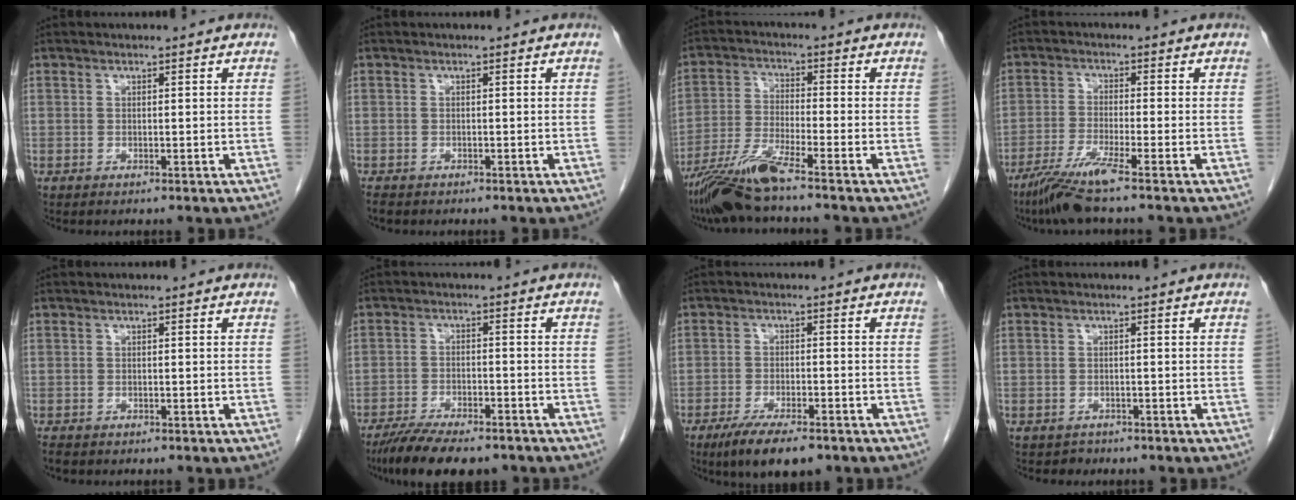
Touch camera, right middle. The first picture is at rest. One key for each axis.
{"total": 1.8, "fx": -1.5, "fy": 0.8, "fz": 0.7, "tx": -0.016, "ty": -0.004, "tz": -0.021}
{"total": 8.3, "fx": -6.6, "fy": -0.7, "fz": 5.0, "tx": -0.108, "ty": -0.029, "tz": -0.128}
{"total": 6.9, "fx": -4.9, "fy": -0.9, "fz": 4.8, "tx": -0.094, "ty": -0.026, "tz": -0.098}
{"total": 1.7, "fx": -1.4, "fy": 0.8, "fz": 0.6, "tx": -0.015, "ty": -0.004, "tz": -0.021}
{"total": 11.2, "fx": -9.0, "fy": 3.0, "fz": 5.9, "tx": -0.090, "ty": -0.015, "tz": -0.143}
{"total": 8.3, "fx": -5.8, "fy": 2.1, "fz": 5.5, "tx": -0.089, "ty": -0.013, "tz": -0.094}
{"total": 2.2, "fx": -1.7, "fy": 1.3, "fz": -0.5, "tx": 0.003, "ty": 0.004, "tz": -0.026}